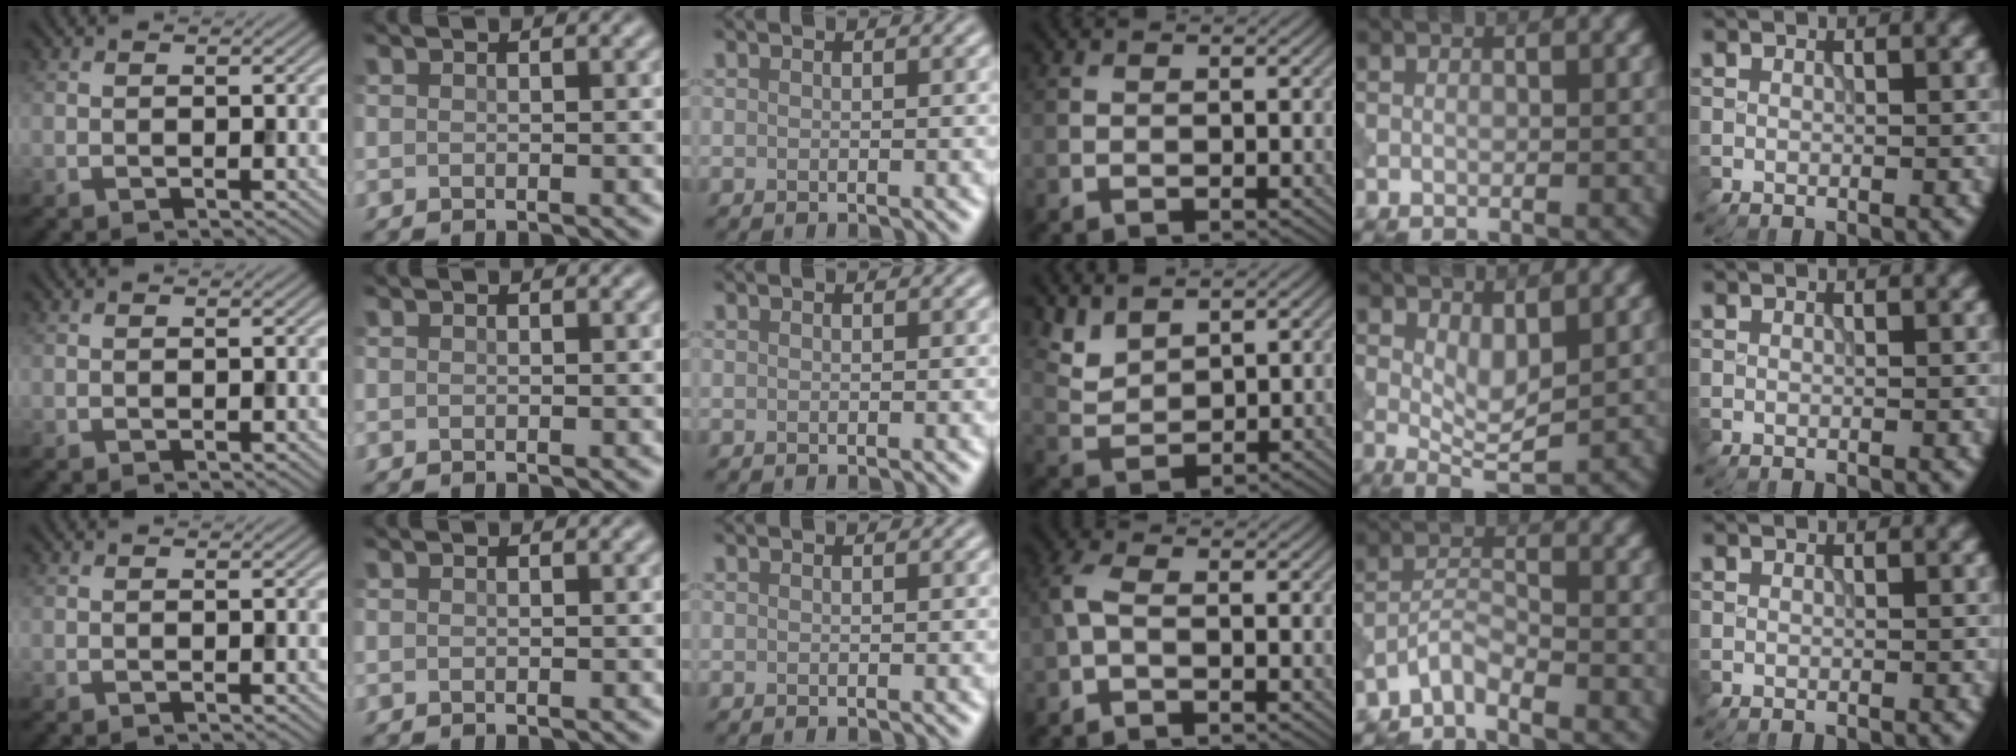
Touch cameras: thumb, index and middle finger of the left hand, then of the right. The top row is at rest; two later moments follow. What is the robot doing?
{"motion": "dispense", "object": "pipette"}